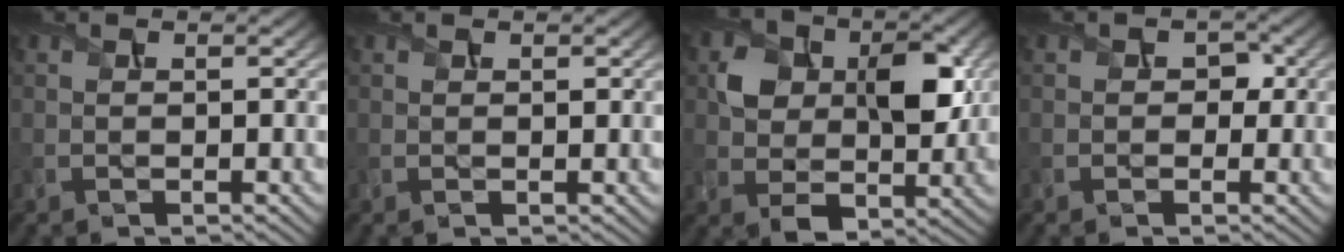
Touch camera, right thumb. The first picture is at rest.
{"total": 0.7, "force": [0.4, 0.4, 0.4], "torque": [-0.007, -0.001, 0.009]}
{"total": 8.3, "force": [1.3, 6.2, 5.4], "torque": [-0.096, -0.006, 0.029]}
{"total": 1.6, "force": [0.0, 1.5, 0.6], "torque": [-0.004, 0.001, -0.006]}